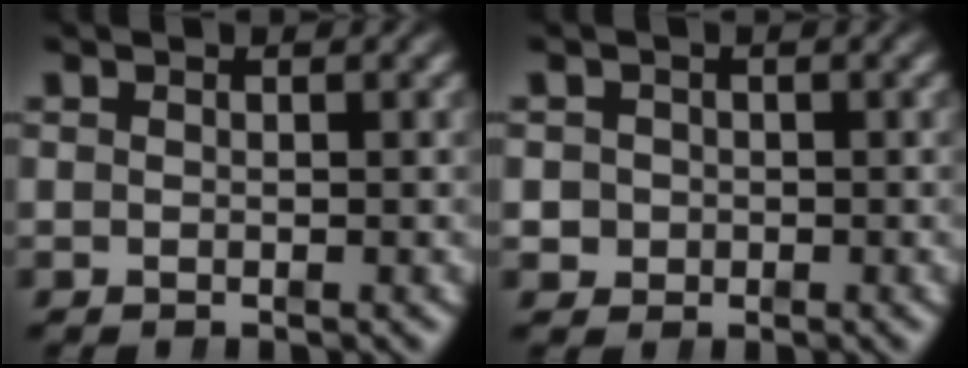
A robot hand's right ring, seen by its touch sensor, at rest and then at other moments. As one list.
[{"total": 2.9, "force": [-0.5, 2.8, 0.5], "torque": [-0.018, -0.009, -0.008]}]